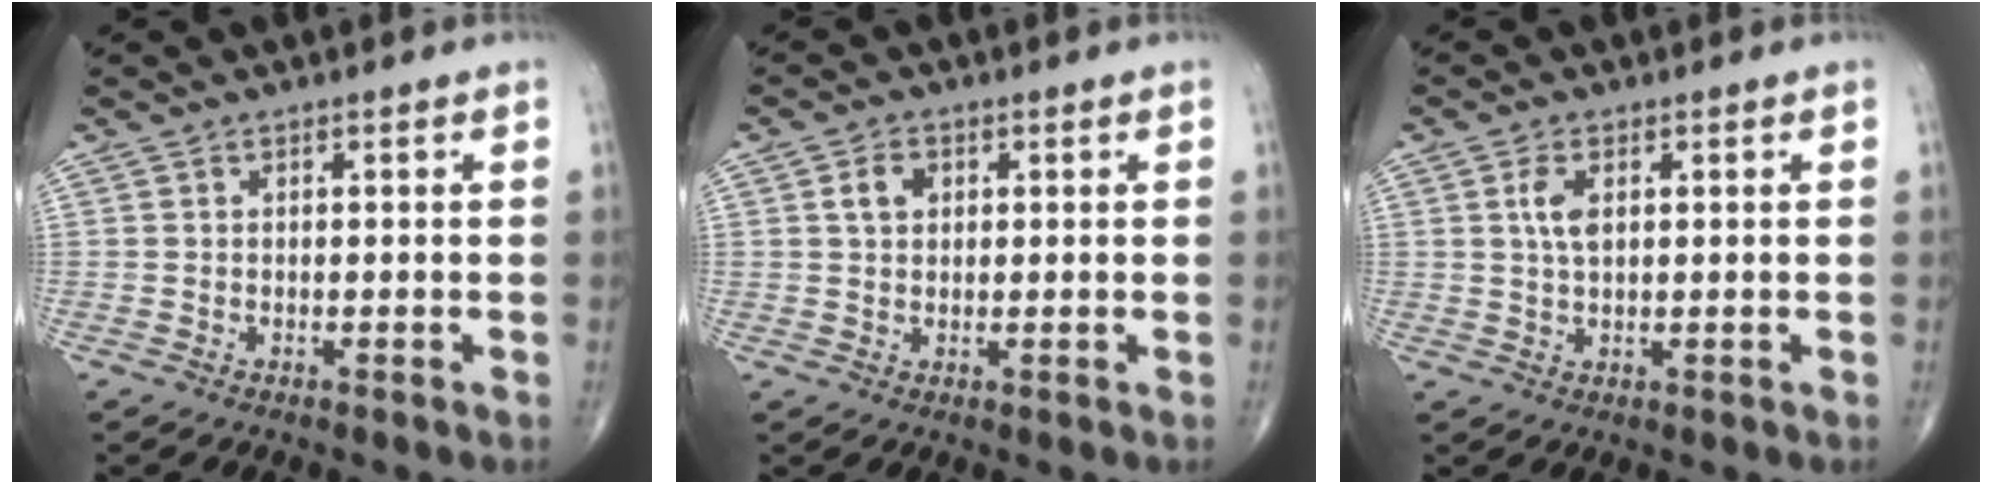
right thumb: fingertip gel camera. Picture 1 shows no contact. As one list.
[{"total": 3.6, "force": [1.1, 2.7, 2.2], "torque": [-0.030, 0.001, 0.020]}, {"total": 3.8, "force": [1.1, 1.9, 3.1], "torque": [-0.064, 0.000, 0.022]}]